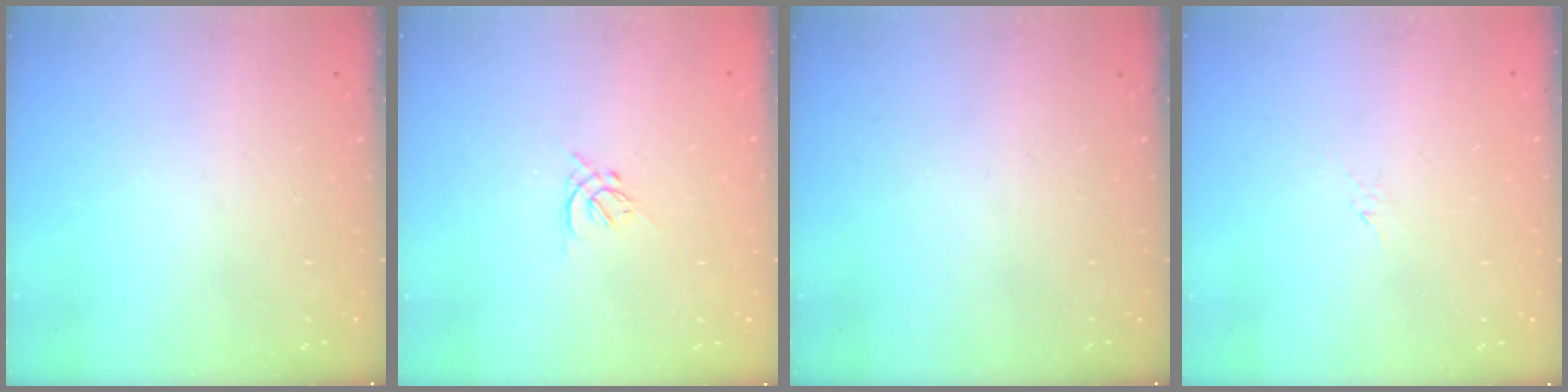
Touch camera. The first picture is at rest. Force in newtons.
{"total": 1.3, "press": 1.2, "slide": 0.5}
{"total": 0.0}
{"total": 2.8, "press": 2.7, "slide": 0.6}